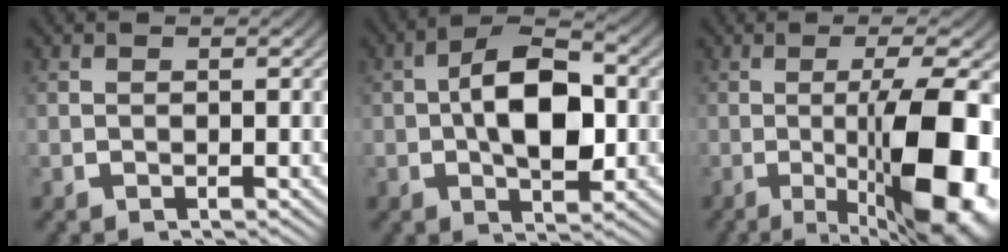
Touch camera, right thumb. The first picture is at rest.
{"total": 8.6, "force": [-0.8, 4.9, 7.1], "torque": [-0.125, -0.014, -0.010]}
{"total": 13.8, "force": [-3.5, 4.8, 12.5], "torque": [-0.174, -0.025, -0.039]}